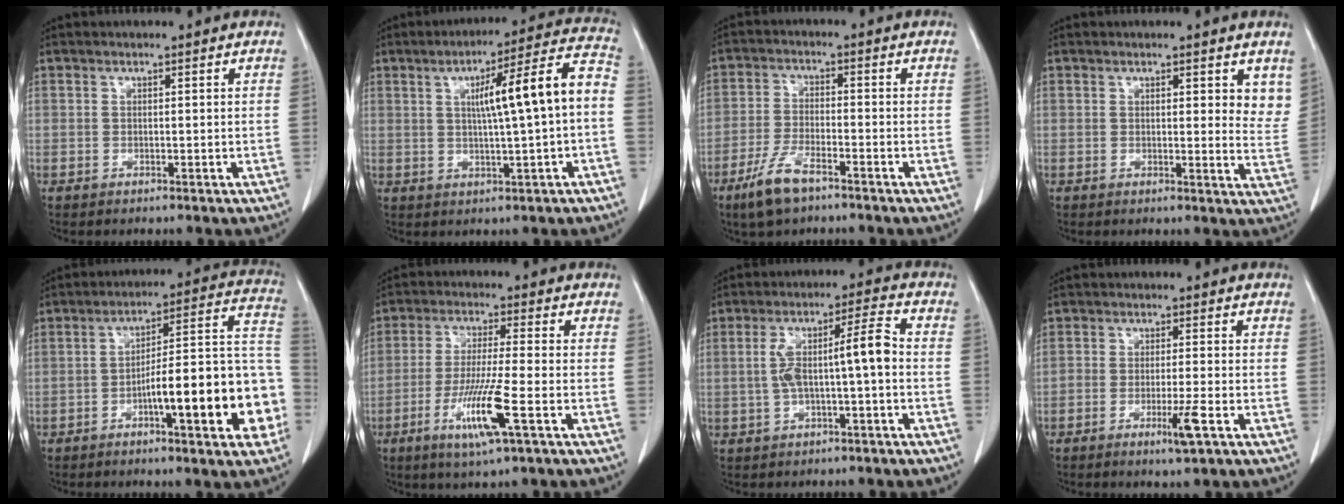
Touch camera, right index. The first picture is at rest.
{"total": 12.1, "force": [0.4, 0.2, 12.1], "torque": [-0.173, 0.025, 0.004]}
{"total": 6.8, "force": [-4.6, 1.9, 4.6], "torque": [-0.102, -0.008, -0.085]}
{"total": 5.0, "force": [3.2, 1.6, 3.5], "torque": [-0.031, -0.020, 0.026]}
{"total": 18.0, "force": [-5.8, 3.0, 16.8], "torque": [-0.182, 0.036, -0.078]}
{"total": 9.8, "force": [-3.9, -0.3, 9.0], "torque": [-0.177, -0.019, -0.076]}
{"total": 8.1, "force": [-0.6, 1.0, 8.0], "torque": [-0.151, 0.034, -0.010]}
{"total": 4.4, "force": [-2.2, 0.0, 3.9], "torque": [-0.066, -0.008, -0.040]}